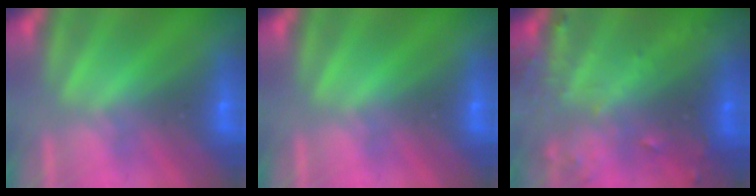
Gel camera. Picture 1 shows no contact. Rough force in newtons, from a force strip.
{"total": 0.0}
{"total": 5.8}